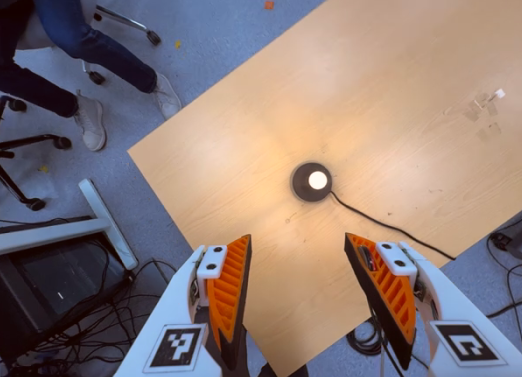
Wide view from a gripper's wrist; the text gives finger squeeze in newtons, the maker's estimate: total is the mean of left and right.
{"total": 0.0}